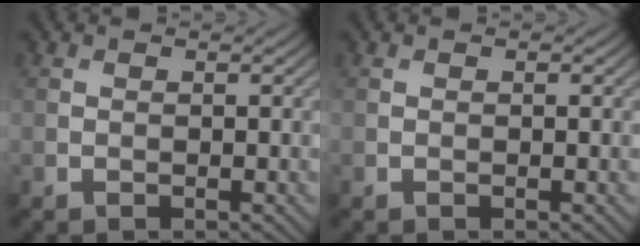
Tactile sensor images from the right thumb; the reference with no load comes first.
{"total": 0.0}